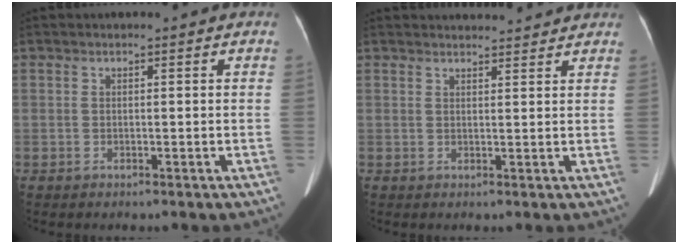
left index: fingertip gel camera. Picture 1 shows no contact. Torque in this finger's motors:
{"motor_torque": [0.31, -0.56, -0.01, -0.01]}